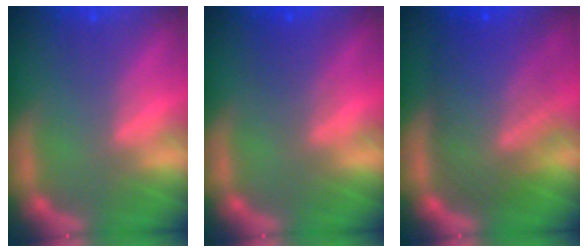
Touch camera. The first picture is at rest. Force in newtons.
{"total": 2.5}
{"total": 10.0}